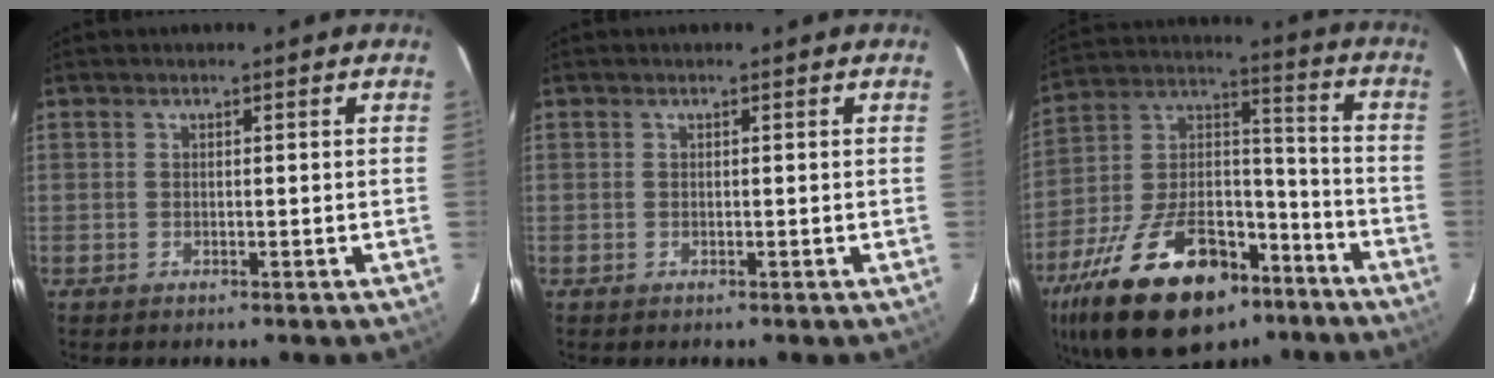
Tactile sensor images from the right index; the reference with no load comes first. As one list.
[{"total": 0.0}, {"total": 27.4, "force": [-17.2, 13.5, 16.5], "torque": [-0.323, 0.012, -0.273]}]